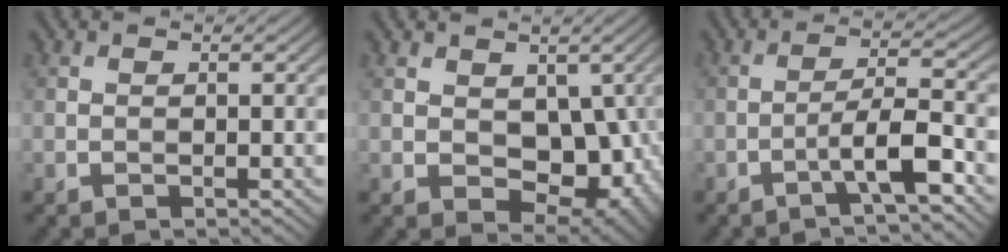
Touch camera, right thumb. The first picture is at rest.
{"total": 8.7, "force": [0.5, 6.1, 6.2], "torque": [-0.104, -0.026, 0.020]}
{"total": 5.5, "force": [-2.9, 0.7, 4.7], "torque": [-0.079, 0.018, -0.062]}